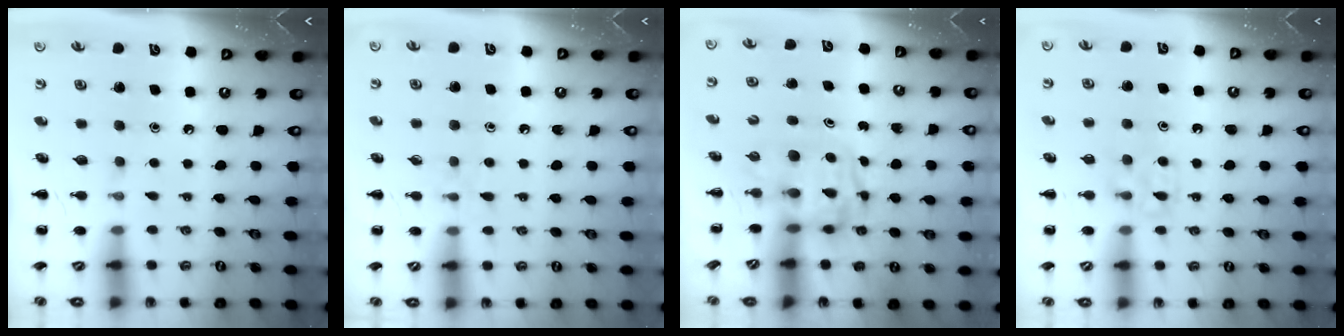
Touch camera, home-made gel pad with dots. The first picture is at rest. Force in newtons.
{"total": 5.2, "press": 5.0, "slide": 1.2}
{"total": 3.3, "press": 3.3, "slide": 0.6}
{"total": 5.2, "press": 4.9, "slide": 1.7}